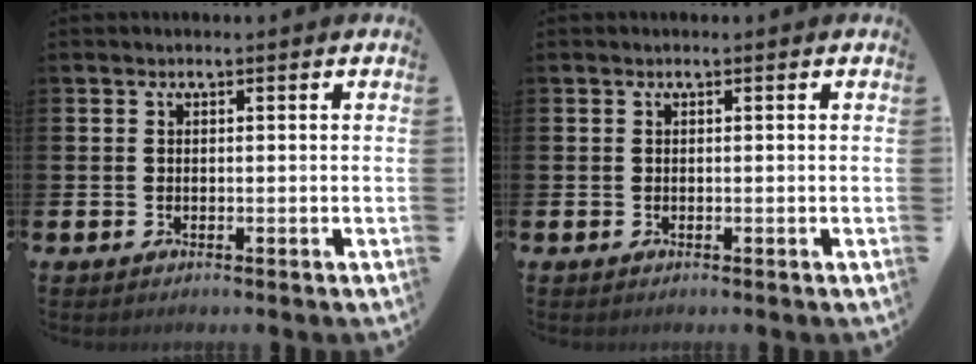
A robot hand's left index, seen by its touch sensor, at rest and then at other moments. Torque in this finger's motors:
{"motor_torque": [-0.13, 0.08, 0.00, -0.01]}